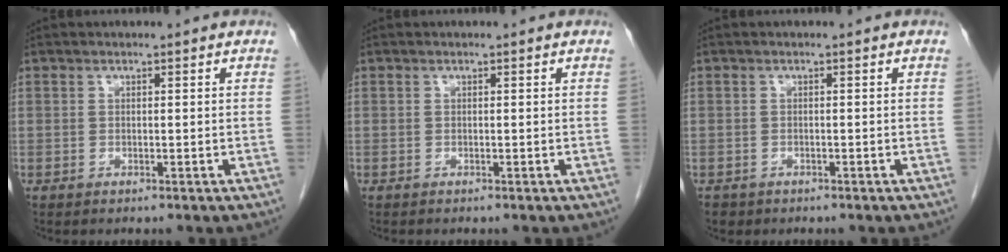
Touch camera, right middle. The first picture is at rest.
{"total": 0.0}
{"total": 1.5, "force": [-1.1, 1.0, 0.1], "torque": [-0.008, 0.001, -0.018]}